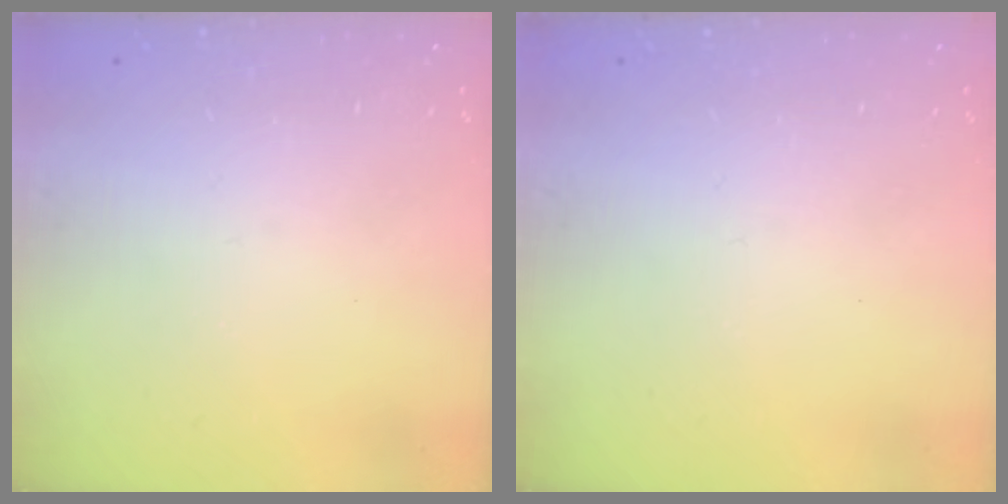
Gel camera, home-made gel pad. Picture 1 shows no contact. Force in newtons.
{"total": 0.0}